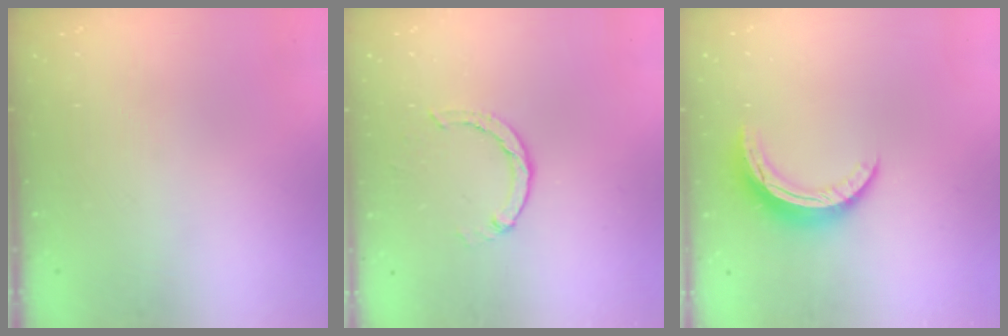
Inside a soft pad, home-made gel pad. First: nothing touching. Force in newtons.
{"total": 1.8, "press": 1.8, "slide": 0.2}
{"total": 9.4, "press": 9.4, "slide": 0.7}